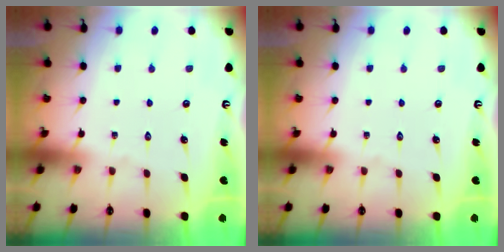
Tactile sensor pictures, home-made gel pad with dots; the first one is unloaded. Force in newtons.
{"total": 0.0}